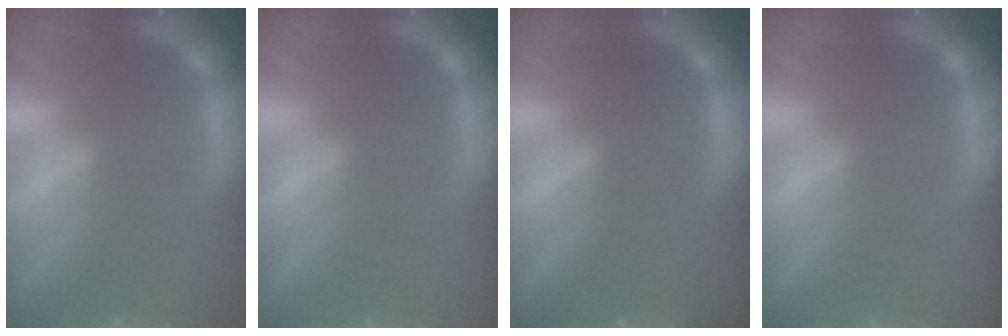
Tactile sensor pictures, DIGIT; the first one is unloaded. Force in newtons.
{"total": 0.0}
{"total": 1.4}
{"total": 0.0}